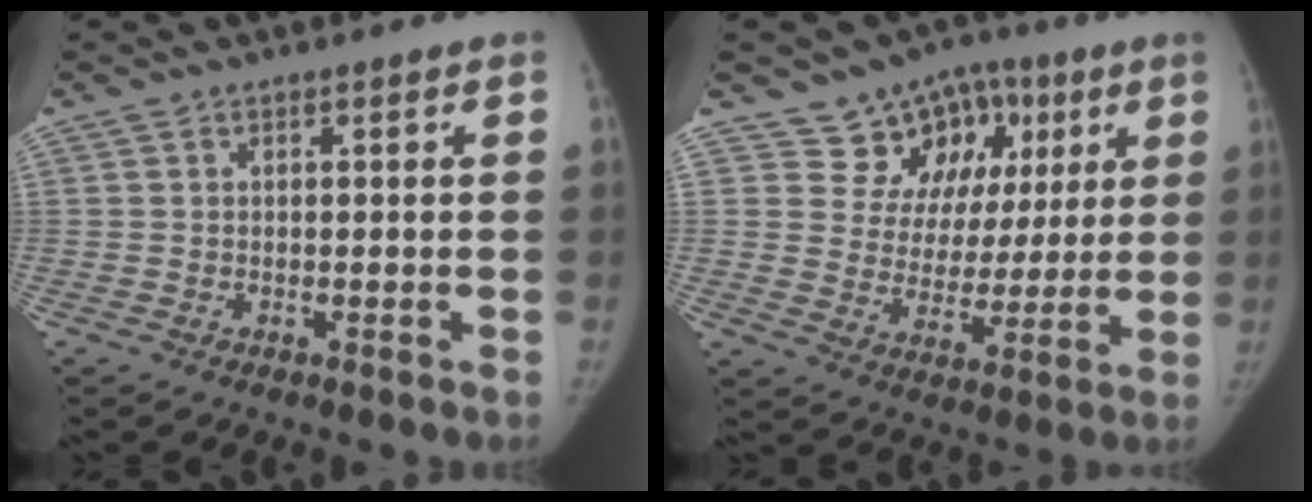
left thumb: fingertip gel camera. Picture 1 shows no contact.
{"total": 13.9, "force": [6.7, 10.8, 5.6], "torque": [-0.026, -0.014, 0.104]}